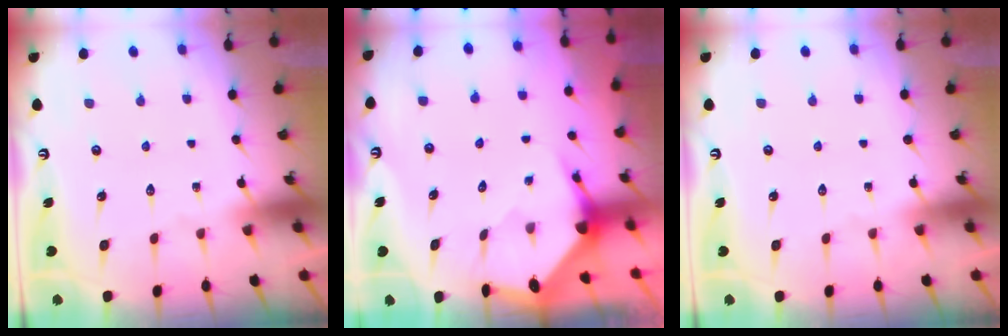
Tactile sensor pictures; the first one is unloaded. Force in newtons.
{"total": 3.6, "press": 3.6, "slide": 0.5}
{"total": 0.0}